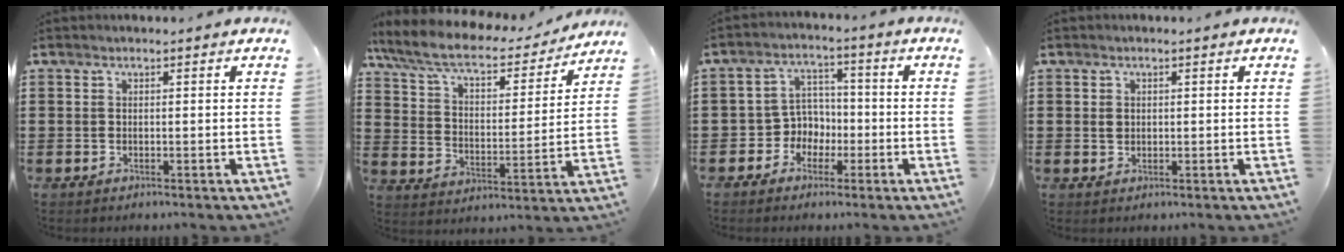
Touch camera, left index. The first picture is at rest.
{"total": 8.5, "force": [7.0, 2.0, 4.3], "torque": [-0.112, -0.037, 0.119]}
{"total": 5.0, "force": [-2.0, 4.5, 1.2], "torque": [-0.045, 0.006, -0.043]}
{"total": 1.3, "force": [0.3, 1.1, 0.7], "torque": [-0.016, 0.006, 0.005]}